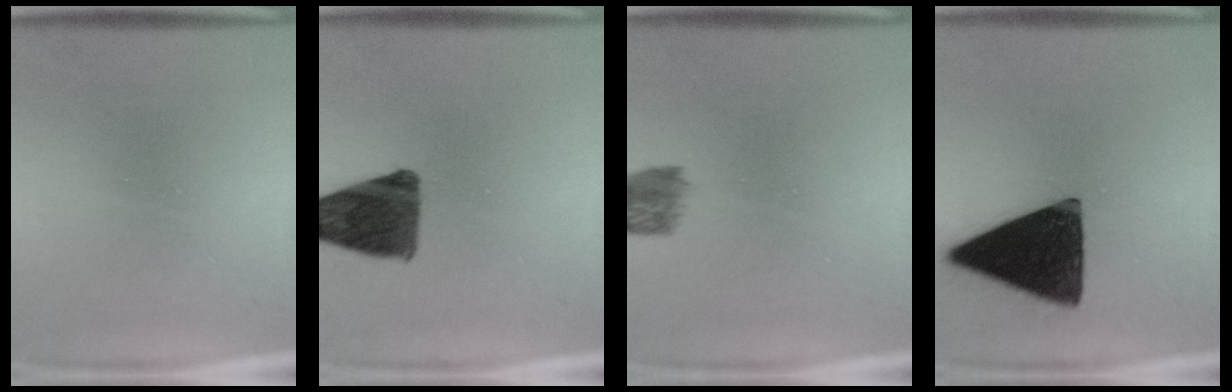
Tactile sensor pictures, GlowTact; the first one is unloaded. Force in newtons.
{"total": 11.6}
{"total": 4.5}
{"total": 16.2}